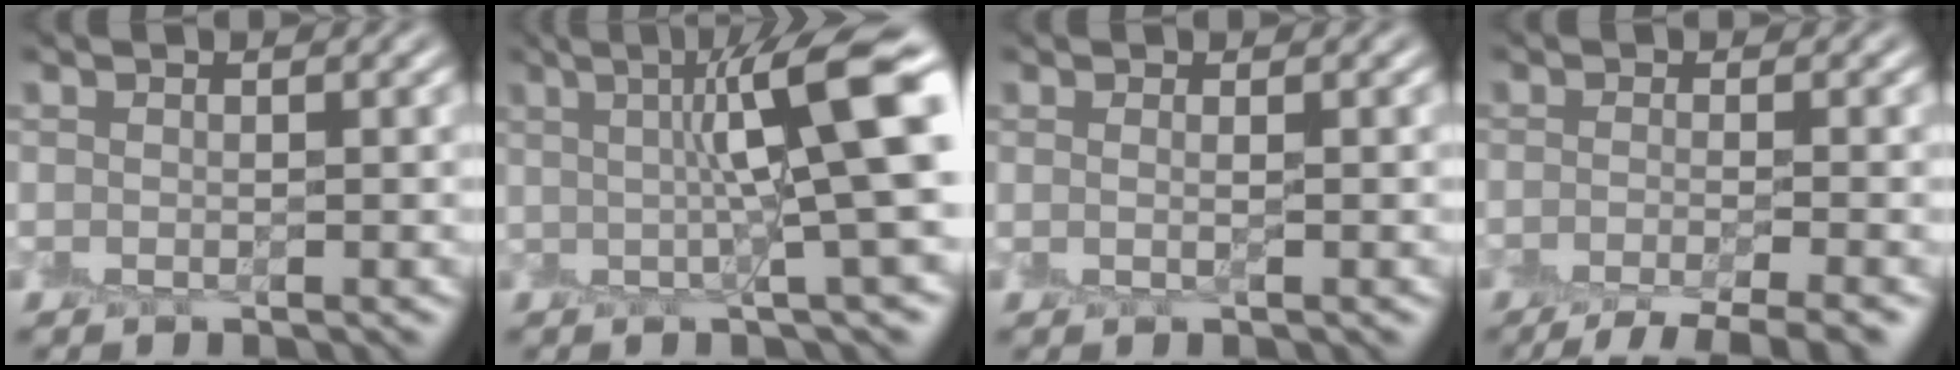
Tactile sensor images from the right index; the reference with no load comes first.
{"total": 8.2, "force": [1.8, 1.0, 8.0], "torque": [-0.098, 0.014, 0.026]}
{"total": 0.7, "force": [0.1, -0.1, 0.7], "torque": [-0.013, -0.001, 0.002]}
{"total": 5.2, "force": [-3.4, 1.3, 3.7], "torque": [-0.040, -0.003, -0.061]}